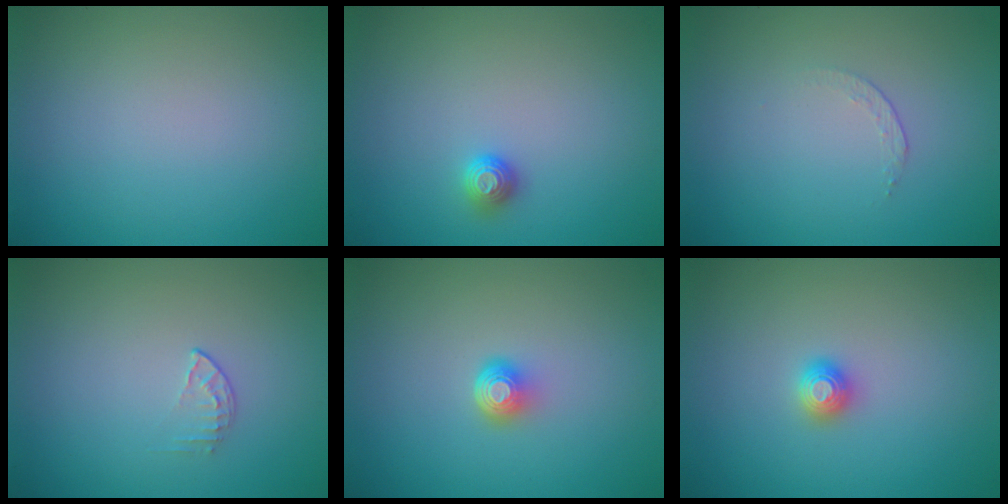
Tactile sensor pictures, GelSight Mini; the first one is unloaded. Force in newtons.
{"total": 1.1, "press": 1.1, "slide": 0.4}
{"total": 0.7, "press": 0.4, "slide": 0.6}
{"total": 0.8, "press": 0.6, "slide": 0.6}
{"total": 2.0, "press": 1.3, "slide": 1.6}
{"total": 1.2, "press": 1.2, "slide": 0.3}